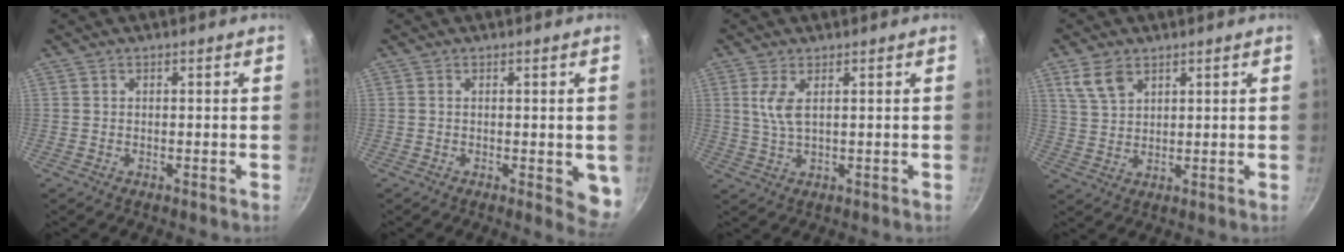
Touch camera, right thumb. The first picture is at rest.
{"total": 4.9, "force": [-0.5, 1.9, 4.6], "torque": [-0.039, -0.008, -0.005]}
{"total": 4.2, "force": [1.3, 1.4, 3.8], "torque": [-0.082, -0.008, 0.028]}
{"total": 5.8, "force": [3.4, 3.4, 3.3], "torque": [-0.052, -0.009, 0.072]}